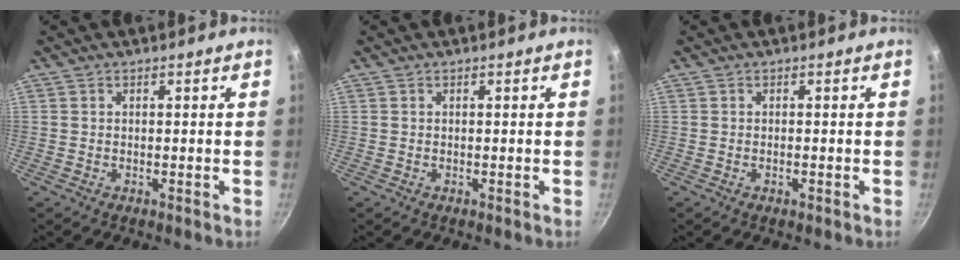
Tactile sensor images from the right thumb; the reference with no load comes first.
{"total": 0.0}
{"total": 0.8, "force": [-0.4, 0.3, 0.6], "torque": [-0.011, 0.002, -0.007]}